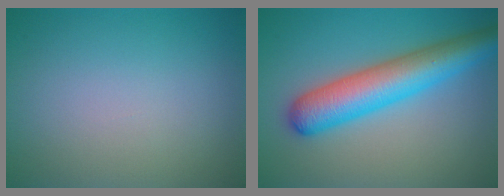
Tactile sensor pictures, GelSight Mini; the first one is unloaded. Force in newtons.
{"total": 7.4, "press": 7.4, "slide": 0.2}